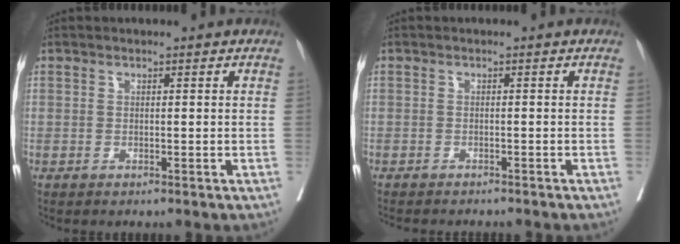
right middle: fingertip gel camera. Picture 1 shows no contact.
{"total": 6.5, "force": [-5.9, 1.3, 2.4], "torque": [-0.025, -0.004, -0.075]}